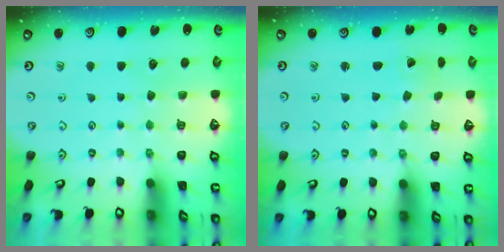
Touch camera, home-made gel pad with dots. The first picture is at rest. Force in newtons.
{"total": 0.0}